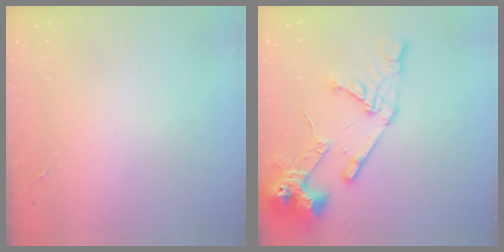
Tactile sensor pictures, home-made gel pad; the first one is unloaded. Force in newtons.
{"total": 17.1, "press": 17.0, "slide": 2.1}